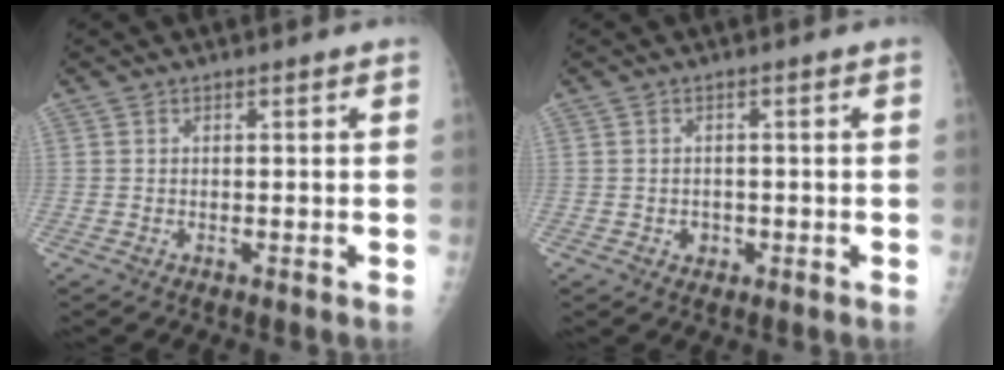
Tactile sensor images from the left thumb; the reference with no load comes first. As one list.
[{"total": 2.0, "force": [-0.6, 1.7, 0.7], "torque": [-0.001, 0.004, -0.005]}]